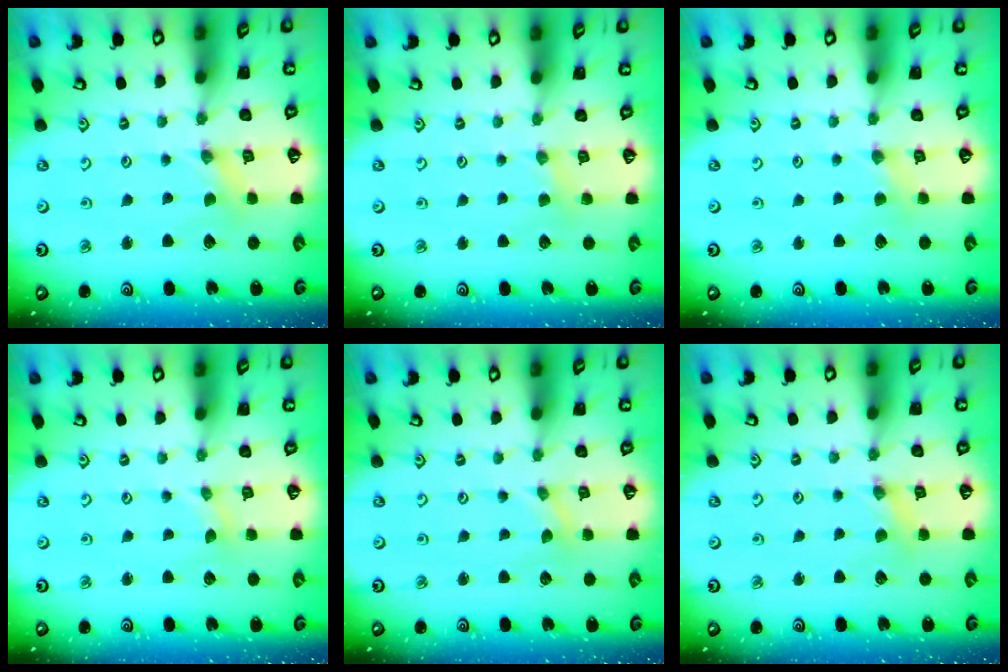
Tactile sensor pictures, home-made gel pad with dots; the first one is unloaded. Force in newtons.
{"total": 2.2, "press": 2.2, "slide": 0.3}
{"total": 2.0, "press": 2.0, "slide": 0.4}
{"total": 0.0}
{"total": 0.0}
{"total": 1.9, "press": 1.8, "slide": 0.3}